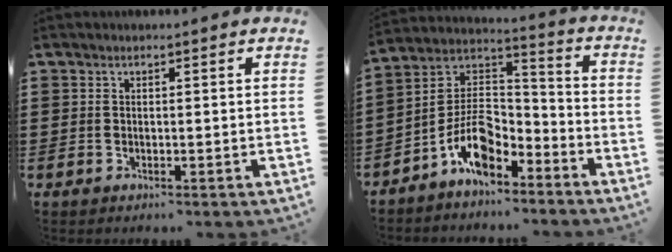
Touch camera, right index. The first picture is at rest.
{"total": 9.3, "force": [-5.9, 4.5, 5.6], "torque": [-0.127, 0.002, -0.119]}